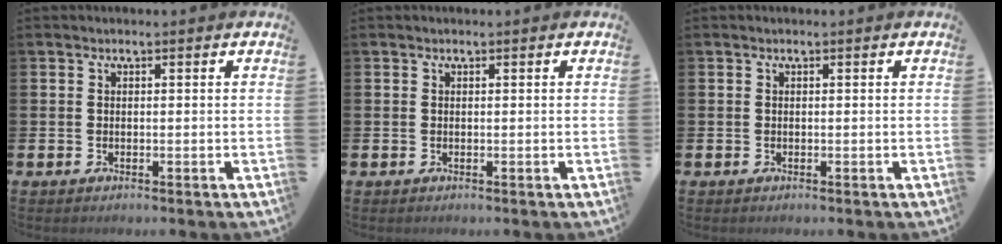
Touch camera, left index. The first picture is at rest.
{"total": 0.0}
{"total": 0.0}